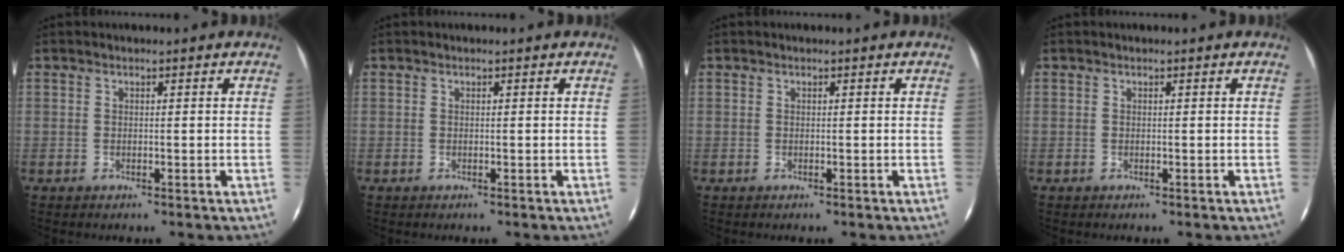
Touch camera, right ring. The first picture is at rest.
{"total": 0.0}
{"total": 0.0}
{"total": 0.0}